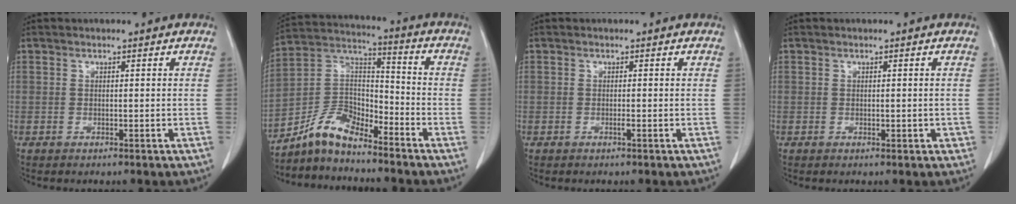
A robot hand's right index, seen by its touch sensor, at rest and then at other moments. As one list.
[{"total": 9.0, "force": [-7.7, 2.9, 3.8], "torque": [-0.082, 0.027, -0.149]}, {"total": 0.6, "force": [-0.2, -0.1, 0.5], "torque": [-0.009, 0.000, -0.003]}, {"total": 1.3, "force": [-0.2, 0.7, 1.1], "torque": [-0.014, 0.003, 0.002]}]